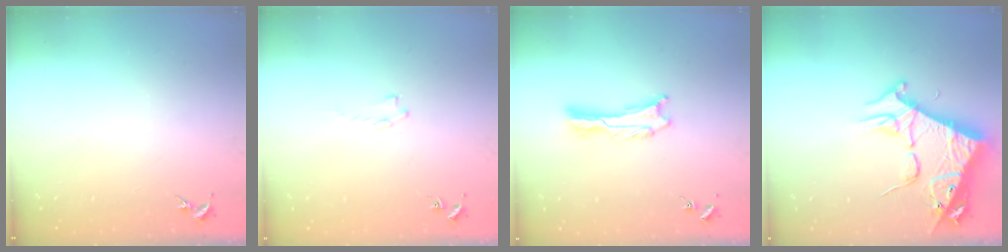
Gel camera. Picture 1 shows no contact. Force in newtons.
{"total": 0.8, "press": 0.7, "slide": 0.2}
{"total": 0.9, "press": 0.9, "slide": 0.1}
{"total": 10.3, "press": 10.2, "slide": 1.3}